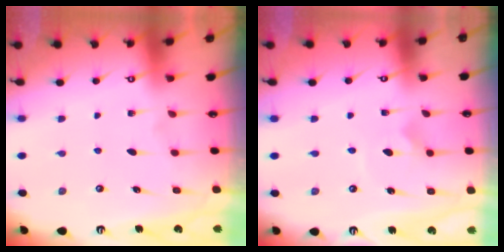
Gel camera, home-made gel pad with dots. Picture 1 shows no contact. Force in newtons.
{"total": 2.6, "press": 2.6, "slide": 0.1}